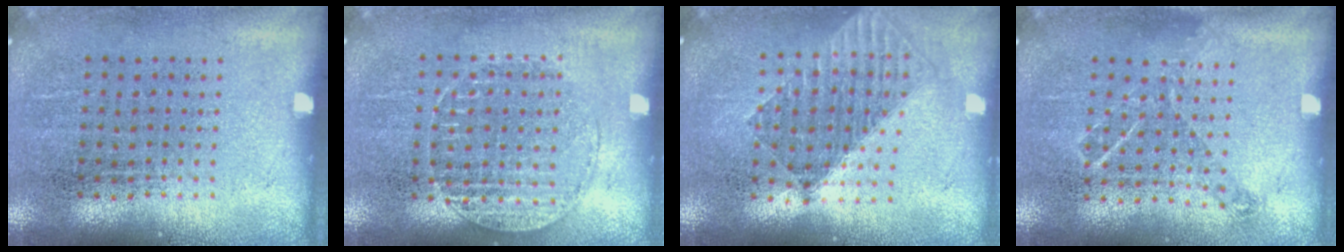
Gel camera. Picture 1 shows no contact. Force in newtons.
{"total": 1.1, "press": 1.1, "slide": 0.4}
{"total": 1.6, "press": 1.3, "slide": 0.9}
{"total": 0.9, "press": 0.8, "slide": 0.3}